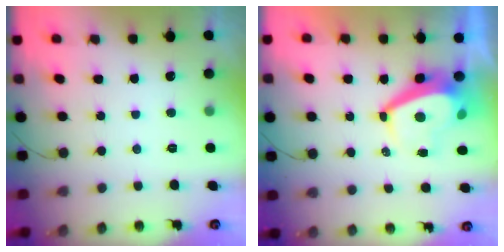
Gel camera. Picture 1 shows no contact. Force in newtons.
{"total": 6.1, "press": 6.1, "slide": 0.7}